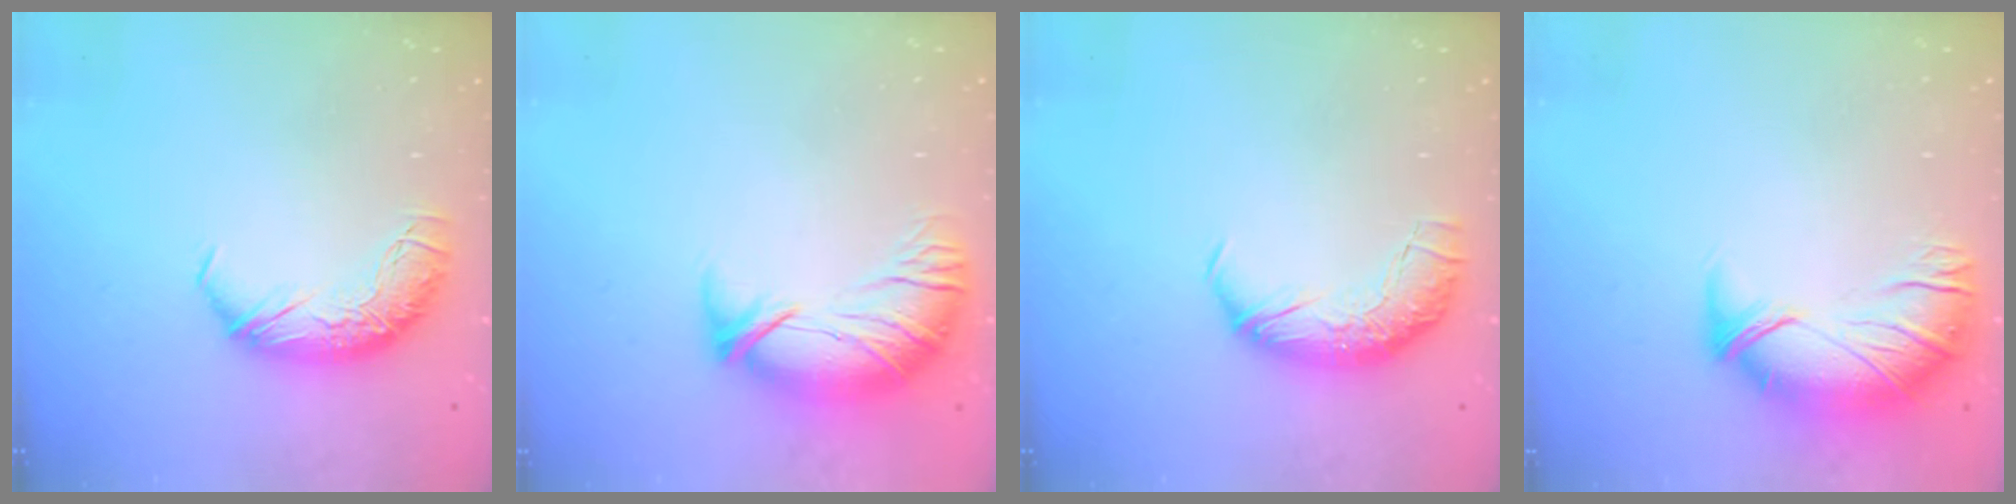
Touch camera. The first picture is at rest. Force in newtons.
{"total": 2.9, "press": 1.0, "slide": 2.7}
{"total": 2.3, "press": 1.0, "slide": 2.1}
{"total": 2.6, "press": 1.1, "slide": 2.3}